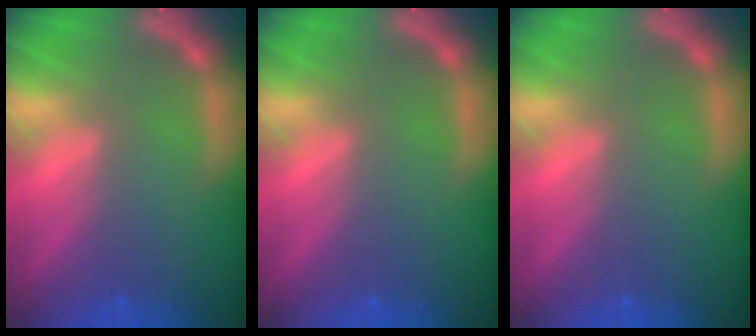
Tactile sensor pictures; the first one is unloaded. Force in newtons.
{"total": 0.0}
{"total": 0.0}